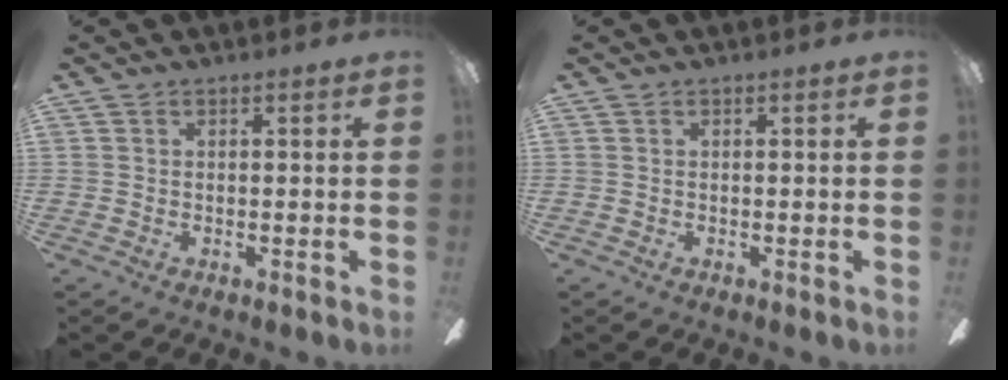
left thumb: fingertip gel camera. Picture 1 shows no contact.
{"total": 0.0}